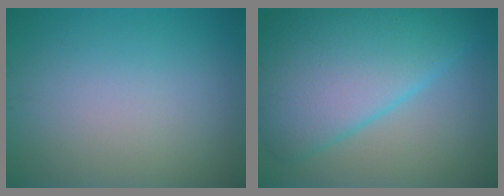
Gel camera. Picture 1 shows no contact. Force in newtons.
{"total": 10.1, "press": 10.1, "slide": 0.5}